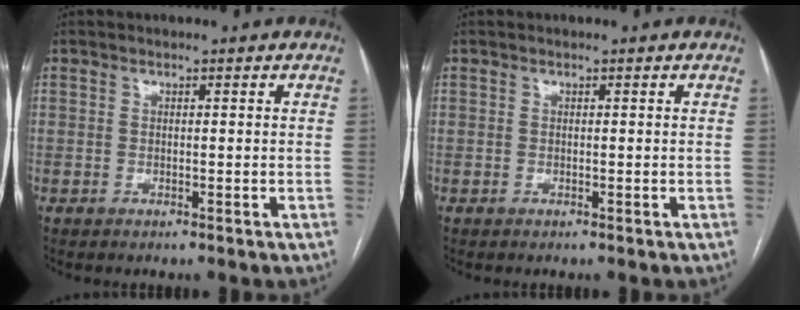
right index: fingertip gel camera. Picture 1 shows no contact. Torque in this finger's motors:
{"motor_torque": [0.00, 0.00, 0.00, 0.00]}